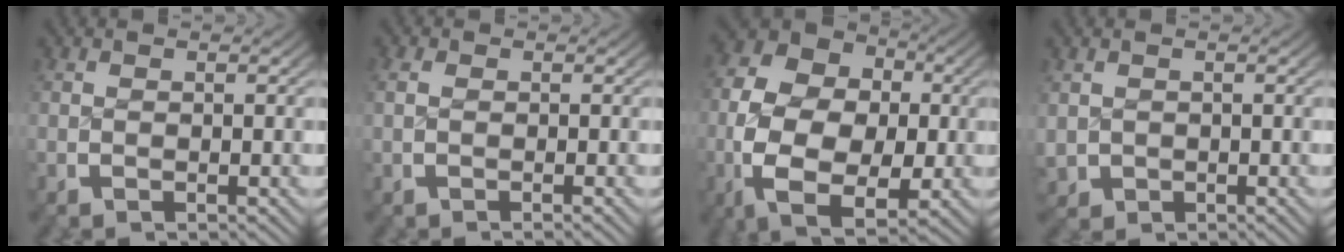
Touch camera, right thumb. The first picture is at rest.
{"total": 1.1, "force": [-0.3, 0.4, 1.0], "torque": [-0.015, 0.005, -0.005]}
{"total": 15.7, "force": [-1.0, 11.5, 10.6], "torque": [-0.218, -0.035, -0.010]}
{"total": 2.1, "force": [-0.2, 2.0, 0.5], "torque": [-0.018, -0.017, 0.008]}